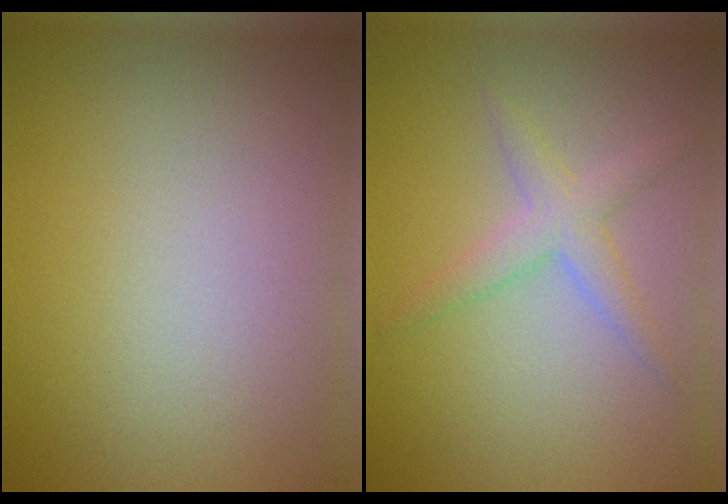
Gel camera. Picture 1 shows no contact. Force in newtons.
{"total": 2.4, "press": 2.4, "slide": 0.0}